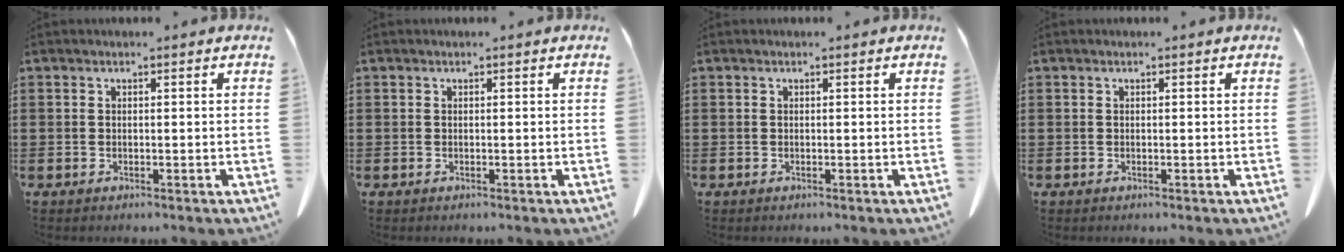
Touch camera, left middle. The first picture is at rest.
{"total": 0.0}
{"total": 0.0}
{"total": 0.0}